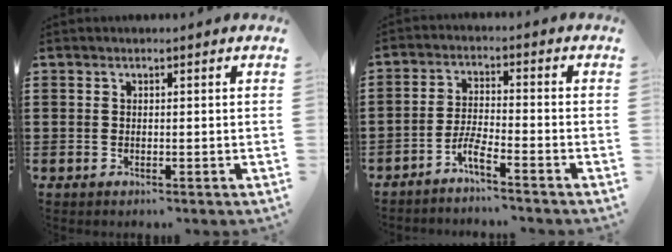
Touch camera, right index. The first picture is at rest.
{"total": 4.0, "force": [-3.3, 0.0, 2.3], "torque": [-0.066, -0.008, -0.071]}